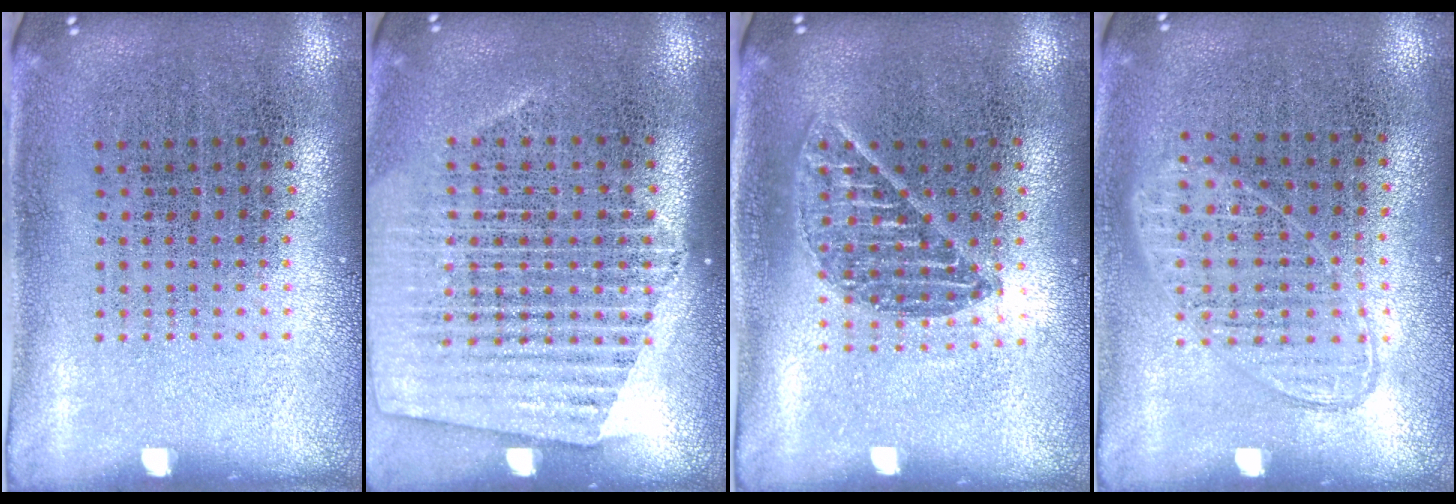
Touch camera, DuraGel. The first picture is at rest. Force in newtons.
{"total": 1.6, "press": 1.5, "slide": 0.6}
{"total": 1.1, "press": 1.0, "slide": 0.4}
{"total": 1.0, "press": 0.9, "slide": 0.3}